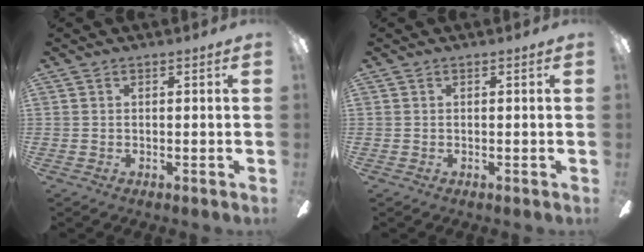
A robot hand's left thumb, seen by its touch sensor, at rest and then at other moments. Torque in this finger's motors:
{"motor_torque": [0.00, 0.00, -0.03, 0.06, 0.00]}